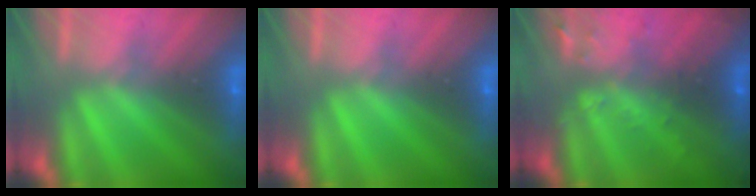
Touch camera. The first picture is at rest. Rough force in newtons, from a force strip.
{"total": 0.0}
{"total": 3.1}